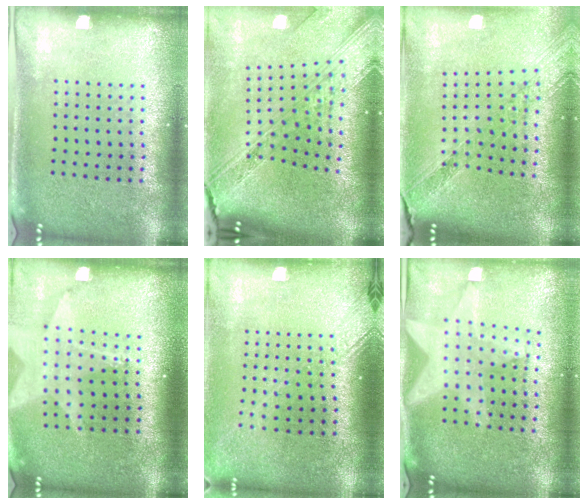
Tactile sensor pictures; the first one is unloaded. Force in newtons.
{"total": 4.1, "press": 2.9, "slide": 2.9}
{"total": 1.3, "press": 1.3, "slide": 0.4}
{"total": 1.8, "press": 1.5, "slide": 1.0}
{"total": 1.8, "press": 1.4, "slide": 1.0}
{"total": 2.2, "press": 1.8, "slide": 1.3}